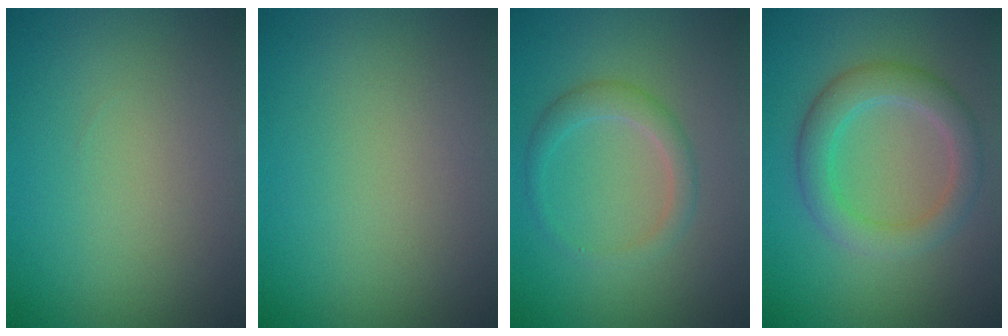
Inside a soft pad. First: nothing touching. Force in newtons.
{"total": 0.0}
{"total": 2.1, "press": 2.1, "slide": 0.1}
{"total": 3.8, "press": 3.8, "slide": 0.2}